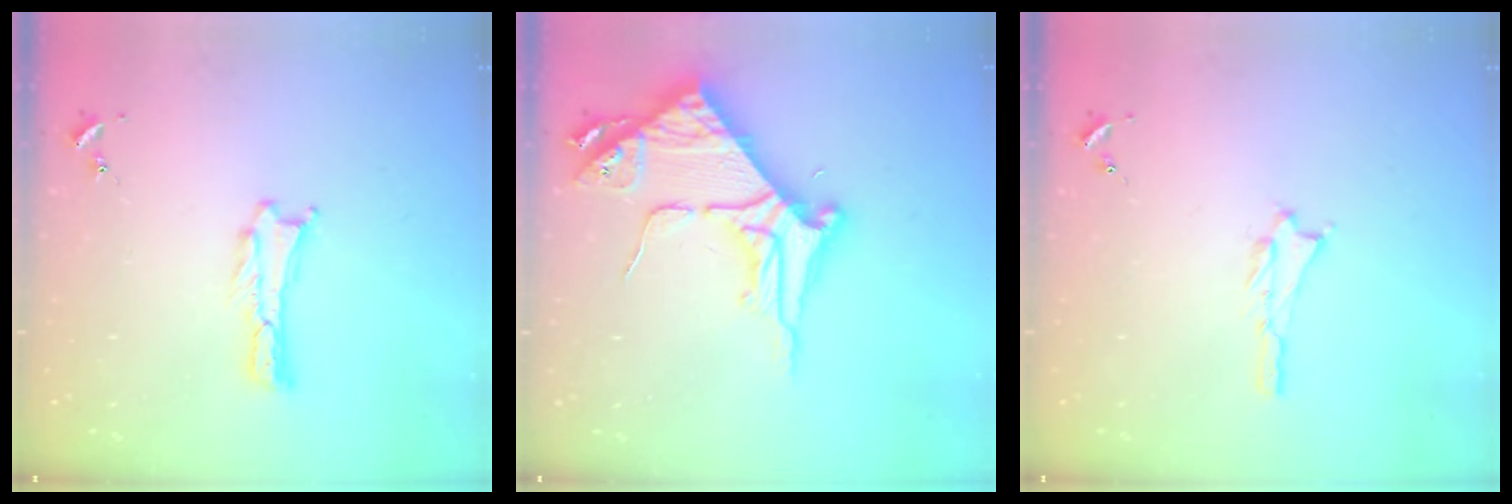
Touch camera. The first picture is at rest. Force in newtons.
{"total": 8.9, "press": 8.9, "slide": 0.8}
{"total": 0.8, "press": 0.8, "slide": 0.2}